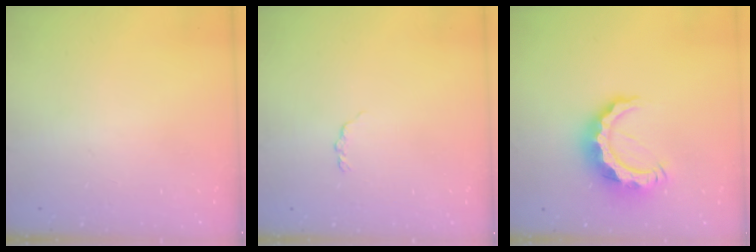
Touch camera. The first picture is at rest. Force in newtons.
{"total": 2.9, "press": 2.8, "slide": 0.4}
{"total": 11.8, "press": 11.7, "slide": 1.2}